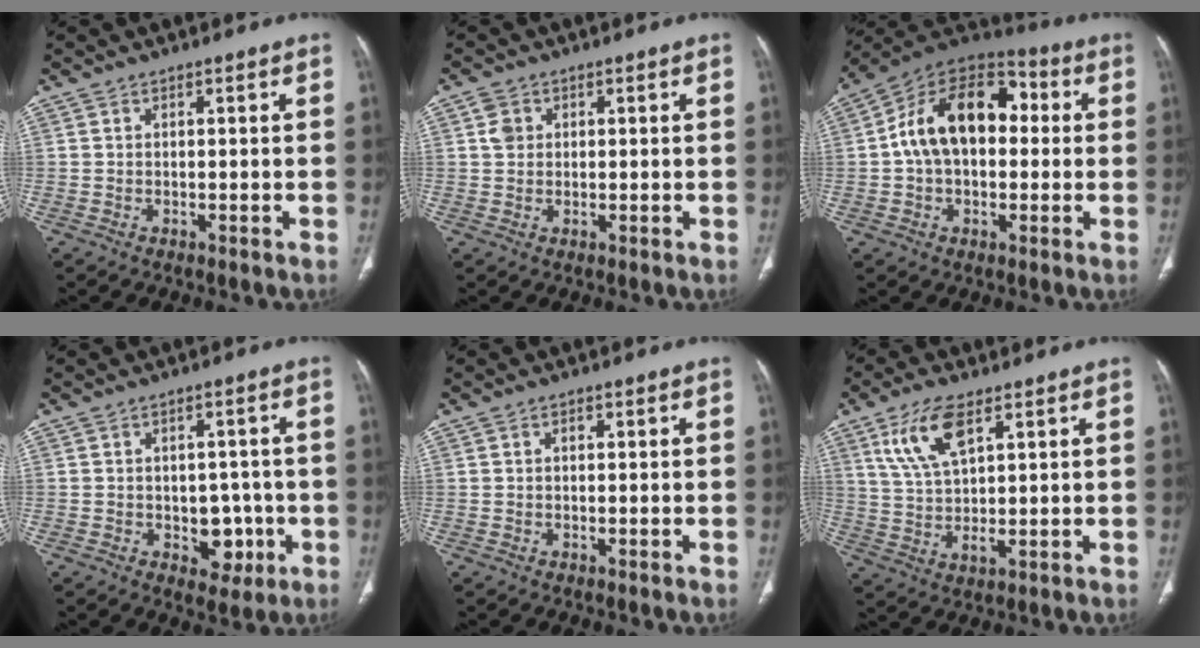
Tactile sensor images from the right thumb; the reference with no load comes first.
{"total": 2.7, "force": [0.9, 2.3, 1.2], "torque": [-0.013, -0.001, 0.017]}
{"total": 18.0, "force": [1.7, 11.7, 13.5], "torque": [-0.197, 0.042, 0.019]}
{"total": 6.3, "force": [-1.6, 4.5, 4.0], "torque": [-0.016, 0.009, -0.013]}
{"total": 0.8, "force": [0.4, 0.5, 0.6], "torque": [-0.007, 0.004, 0.004]}
{"total": 10.0, "force": [4.9, 4.0, 7.8], "torque": [-0.156, -0.017, 0.103]}